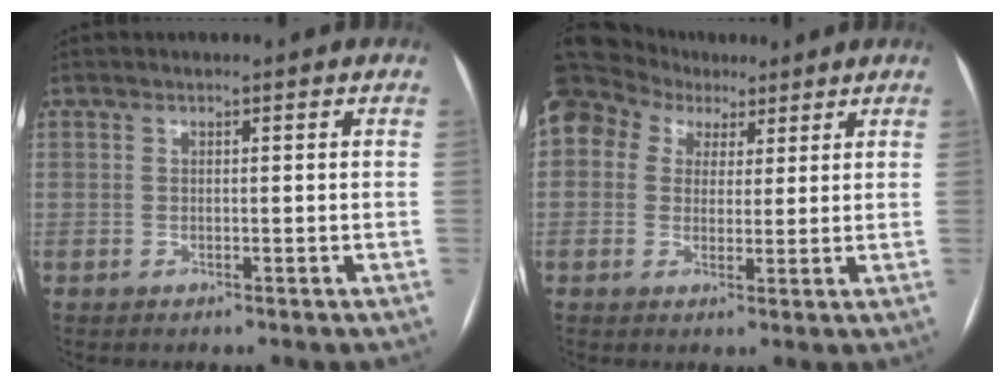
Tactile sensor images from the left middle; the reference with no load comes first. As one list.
[{"total": 20.8, "force": [10.7, 15.7, 8.5], "torque": [-0.266, 0.108, 0.201]}]